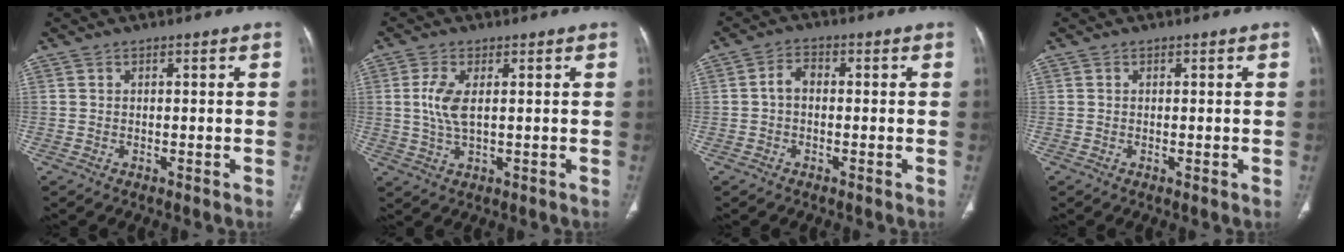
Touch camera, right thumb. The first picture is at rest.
{"total": 5.6, "force": [0.9, 2.4, 5.0], "torque": [-0.117, -0.005, 0.020]}
{"total": 2.9, "force": [-0.3, 2.0, 2.1], "torque": [-0.032, 0.013, -0.012]}
{"total": 0.0}